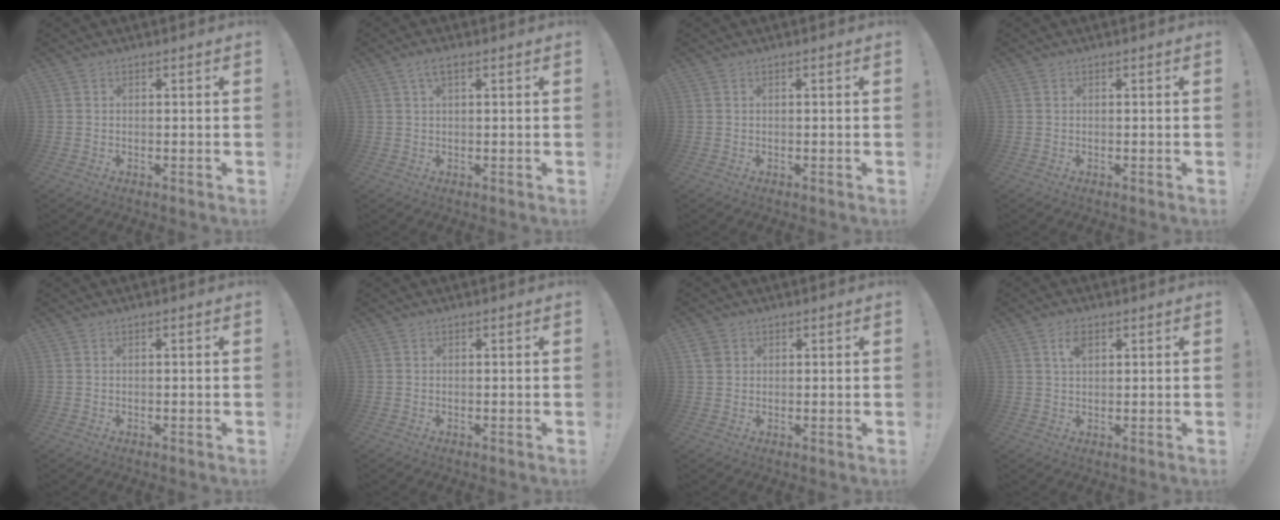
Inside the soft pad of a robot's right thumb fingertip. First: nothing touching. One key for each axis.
{"total": 2.9, "fx": 1.3, "fy": 1.0, "fz": 2.4, "tx": -0.048, "ty": 0.001, "tz": 0.024}
{"total": 0.0}
{"total": 0.0}
{"total": 0.0}
{"total": 0.0}
{"total": 2.6, "fx": 1.3, "fy": 2.1, "fz": 1.0, "tx": -0.019, "ty": 0.003, "tz": 0.026}
{"total": 4.0, "fx": 1.9, "fy": 2.1, "fz": 2.9, "tx": -0.037, "ty": -0.007, "tz": 0.029}